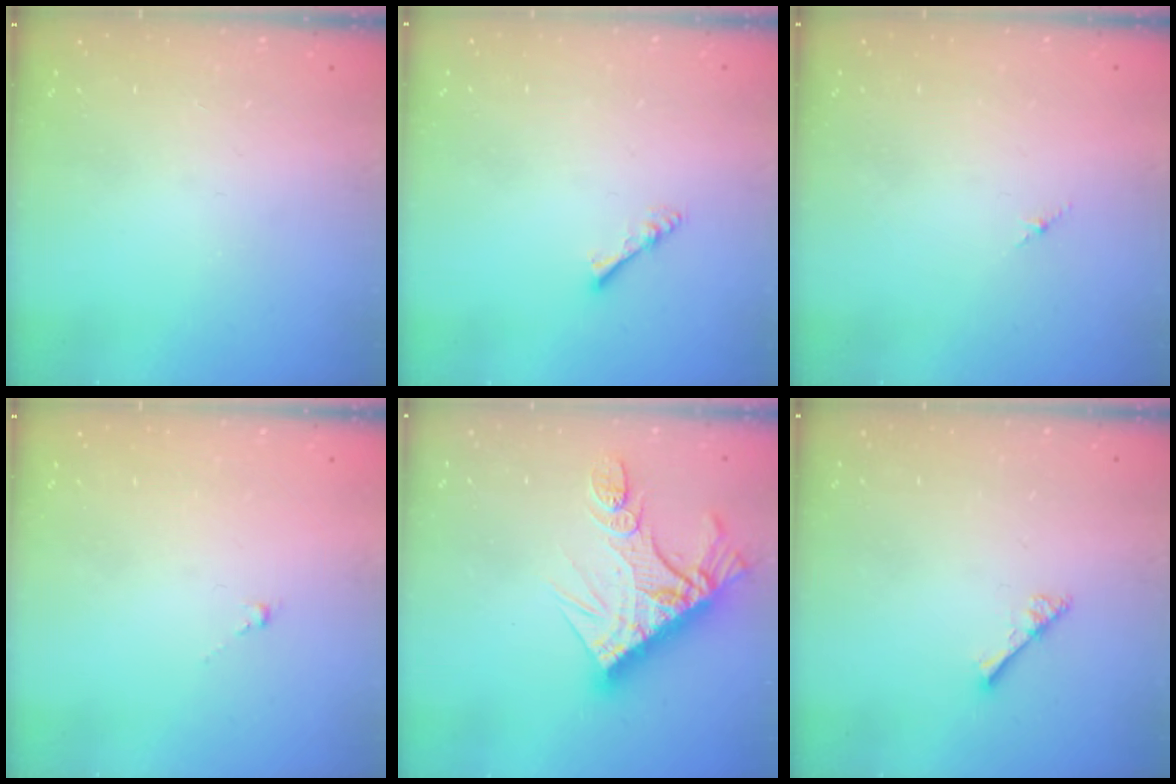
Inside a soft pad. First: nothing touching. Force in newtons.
{"total": 2.9, "press": 2.8, "slide": 0.4}
{"total": 1.8, "press": 1.7, "slide": 0.6}
{"total": 0.6, "press": 0.4, "slide": 0.4}
{"total": 16.2, "press": 16.2, "slide": 1.5}
{"total": 3.3, "press": 3.3, "slide": 0.5}